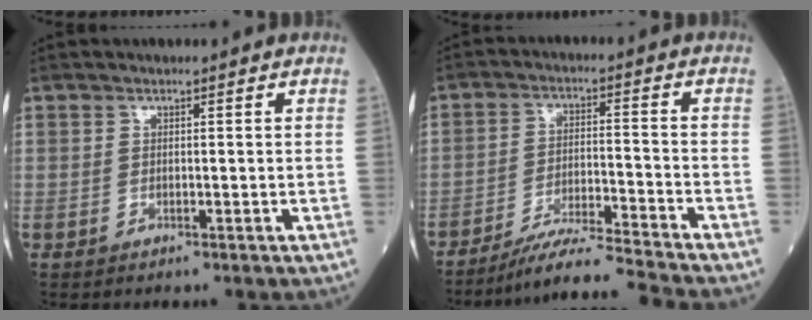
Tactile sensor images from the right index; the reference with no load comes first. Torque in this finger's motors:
{"motor_torque": [-0.86, -0.73, -0.35, 0.00]}